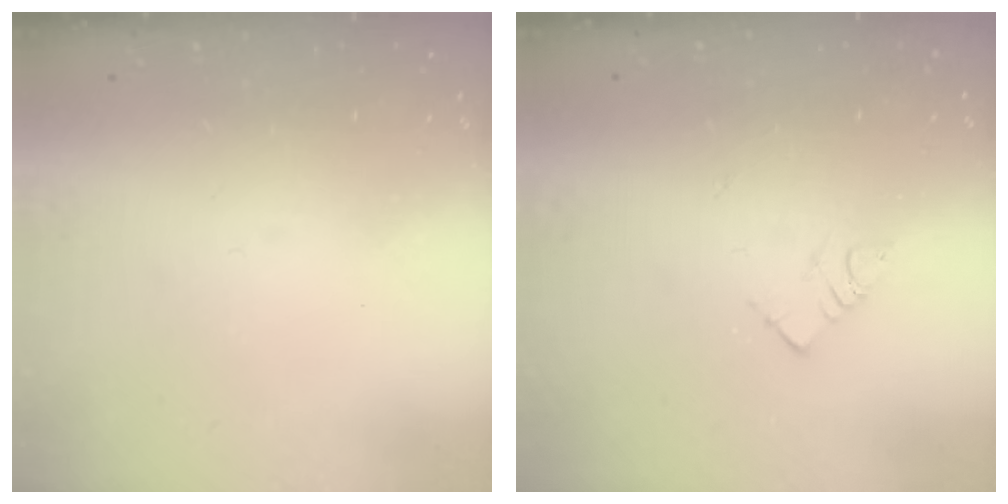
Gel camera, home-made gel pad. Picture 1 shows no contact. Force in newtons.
{"total": 4.4, "press": 4.4, "slide": 0.1}